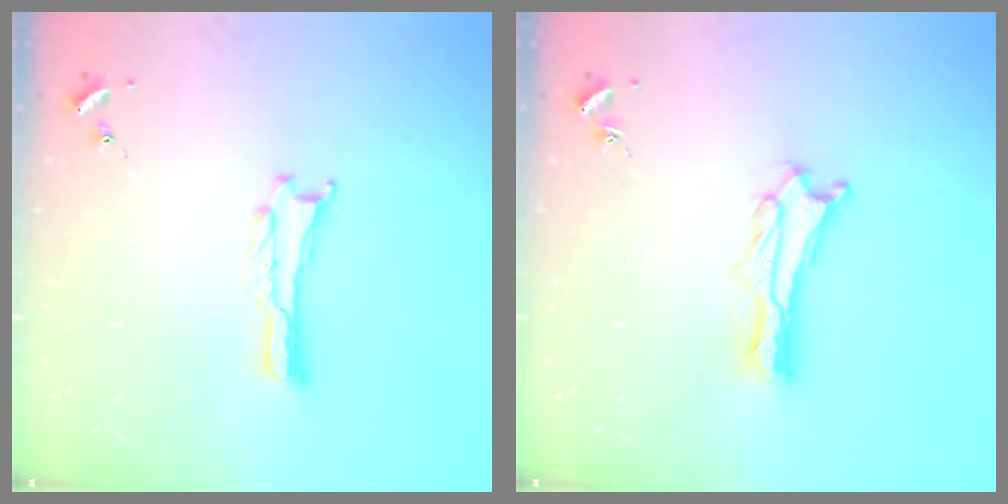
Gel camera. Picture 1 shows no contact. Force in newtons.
{"total": 2.0, "press": 2.0, "slide": 0.2}